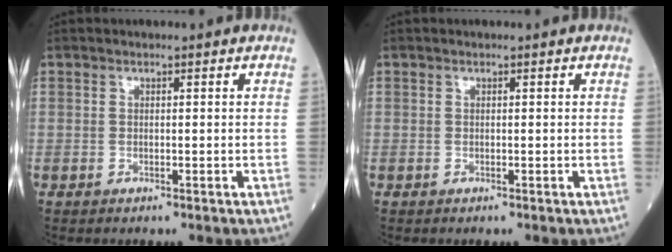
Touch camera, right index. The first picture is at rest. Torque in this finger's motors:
{"motor_torque": [0.00, 0.00, 0.00, -0.01]}